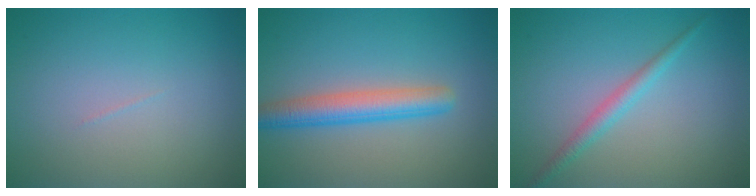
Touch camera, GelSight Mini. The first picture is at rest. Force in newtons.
{"total": 4.1, "press": 4.1, "slide": 0.1}
{"total": 1.8, "press": 1.8, "slide": 0.0}